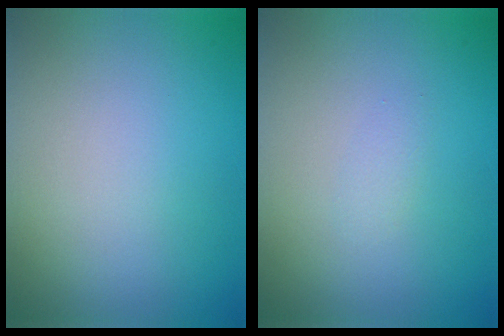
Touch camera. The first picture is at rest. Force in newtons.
{"total": 0.8, "press": 0.8, "slide": 0.1}